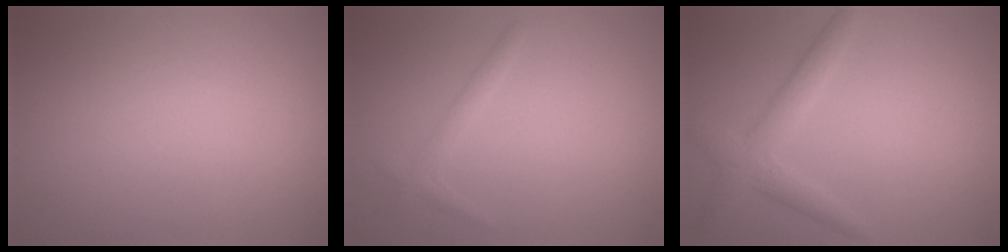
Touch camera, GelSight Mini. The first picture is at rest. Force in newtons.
{"total": 1.1, "press": 1.1, "slide": 0.0}
{"total": 2.7, "press": 2.7, "slide": 0.1}